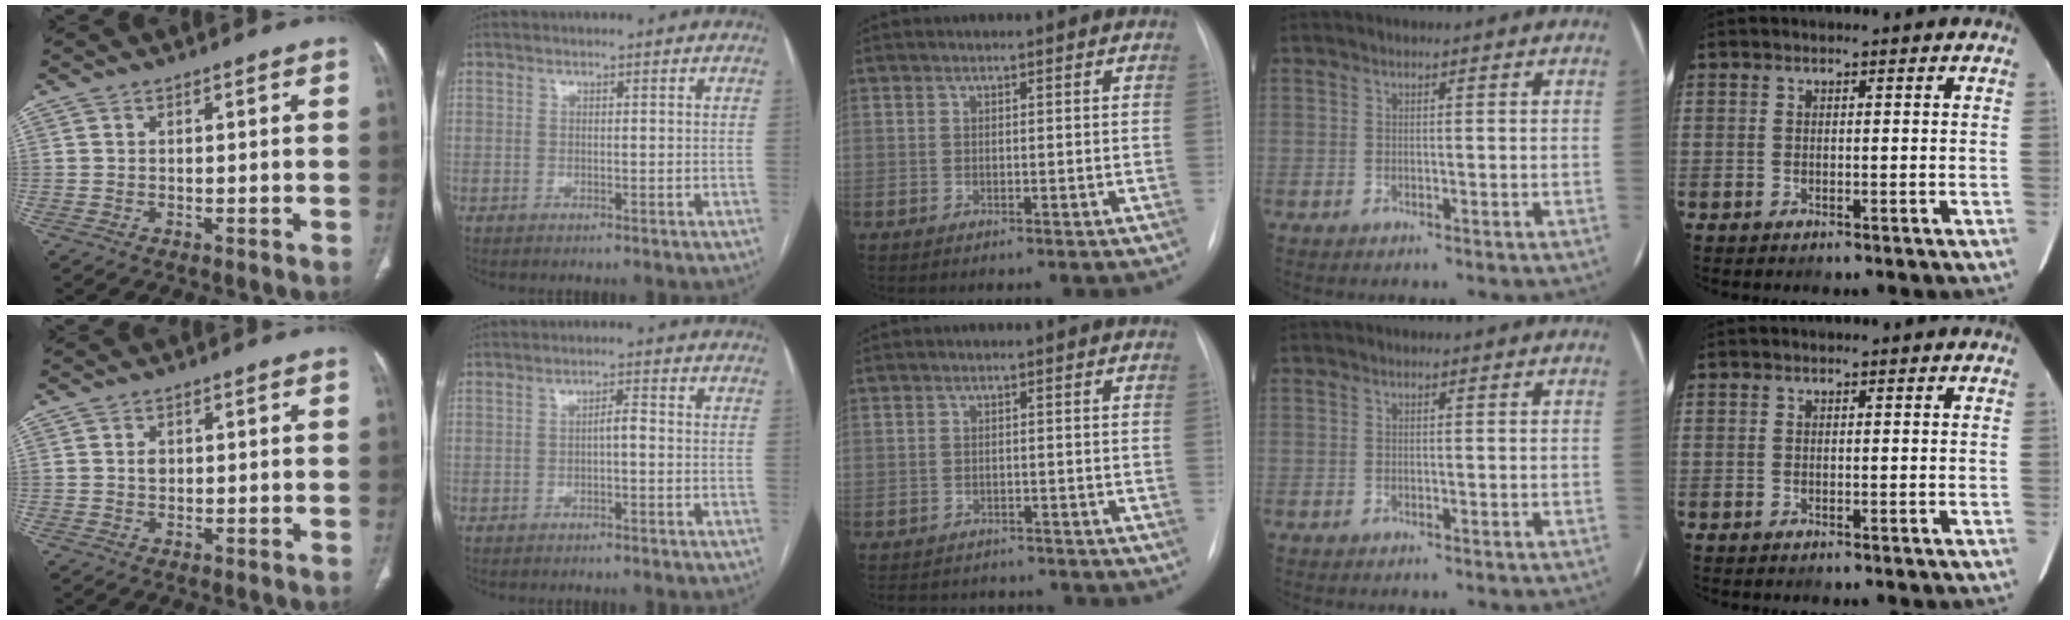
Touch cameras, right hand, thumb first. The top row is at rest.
{"thumb": {"total": 1.3, "force": [0.2, 1.0, 0.7], "torque": [-0.009, 0.001, 0.004]}, "index": {"total": 1.7, "force": [-0.4, 0.3, 1.6], "torque": [-0.026, 0.004, -0.008]}, "middle": {"total": 6.3, "force": [-5.9, 2.2, 0.6], "torque": [-0.006, 0.006, -0.075]}}